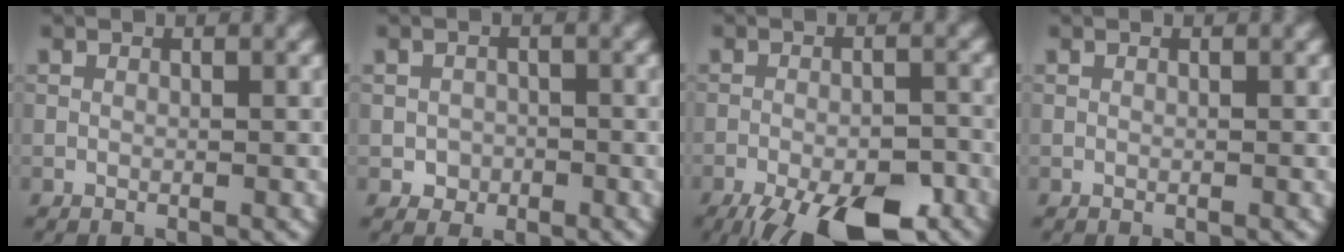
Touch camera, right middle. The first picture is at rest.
{"total": 1.5, "force": [-0.5, 1.4, 0.4], "torque": [0.001, -0.001, -0.012]}
{"total": 10.8, "force": [-7.6, 3.6, 6.7], "torque": [-0.105, -0.032, -0.110]}
{"total": 0.0}